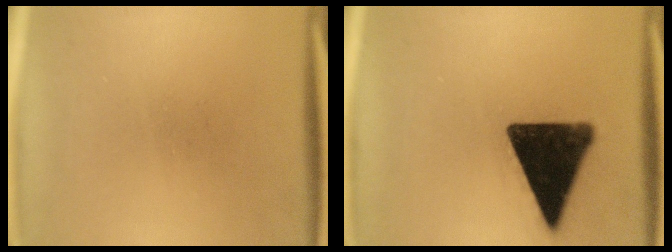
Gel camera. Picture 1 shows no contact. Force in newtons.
{"total": 16.8}